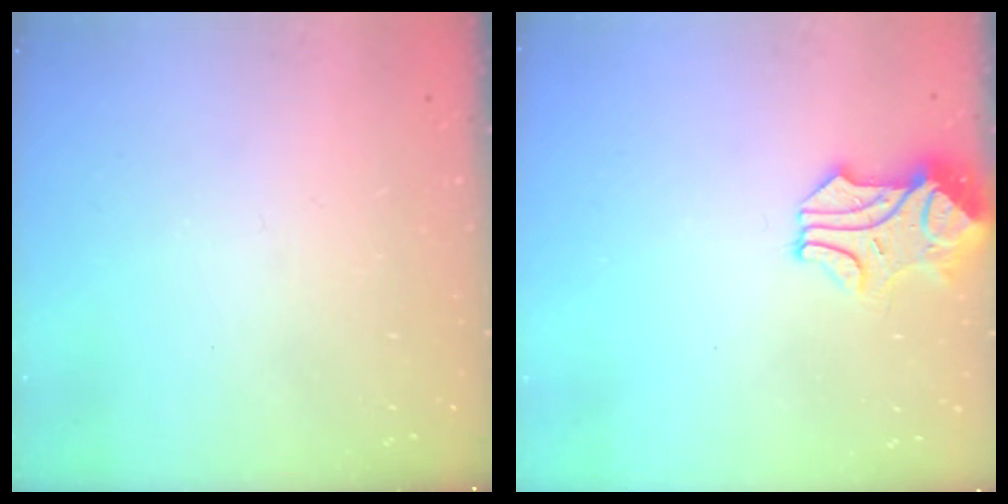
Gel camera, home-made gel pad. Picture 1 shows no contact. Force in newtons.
{"total": 1.2, "press": 0.7, "slide": 1.0}